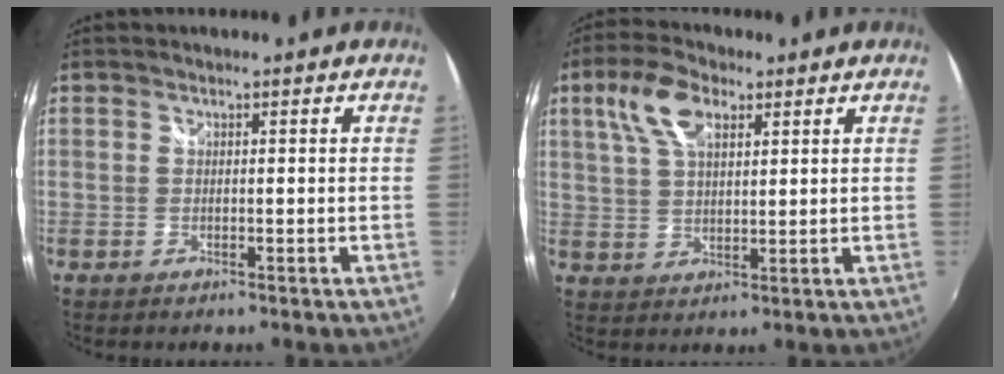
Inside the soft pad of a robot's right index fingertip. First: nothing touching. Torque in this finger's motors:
{"motor_torque": [0.82, 0.59, 0.23, 0.09]}